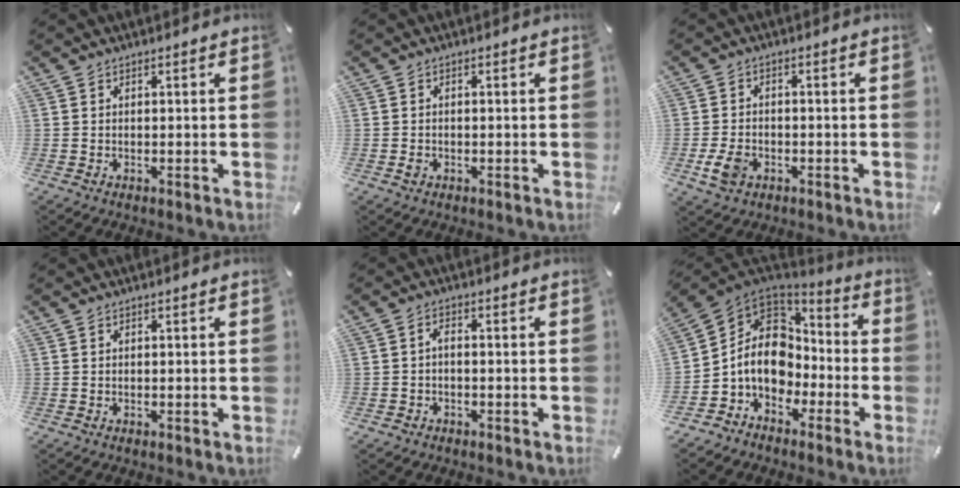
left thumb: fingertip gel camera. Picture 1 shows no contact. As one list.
[{"total": 1.2, "force": [-0.4, 0.8, 0.8], "torque": [-0.014, 0.000, -0.008]}, {"total": 5.2, "force": [-2.1, 3.6, 3.1], "torque": [-0.076, 0.004, -0.041]}, {"total": 0.0}, {"total": 1.9, "force": [-1.0, 1.1, 1.2], "torque": [-0.024, 0.008, -0.023]}, {"total": 12.2, "force": [-1.4, 10.3, 6.3], "torque": [-0.141, 0.001, -0.026]}]